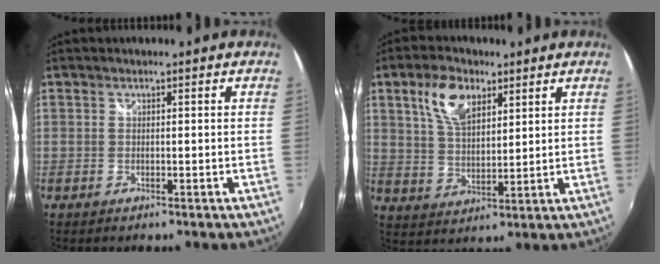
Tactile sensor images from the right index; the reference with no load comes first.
{"total": 8.9, "force": [4.6, 4.7, 6.1], "torque": [-0.118, 0.013, 0.087]}